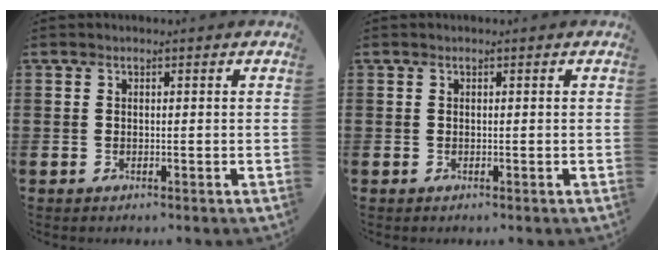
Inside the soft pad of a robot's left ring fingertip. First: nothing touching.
{"total": 0.0}